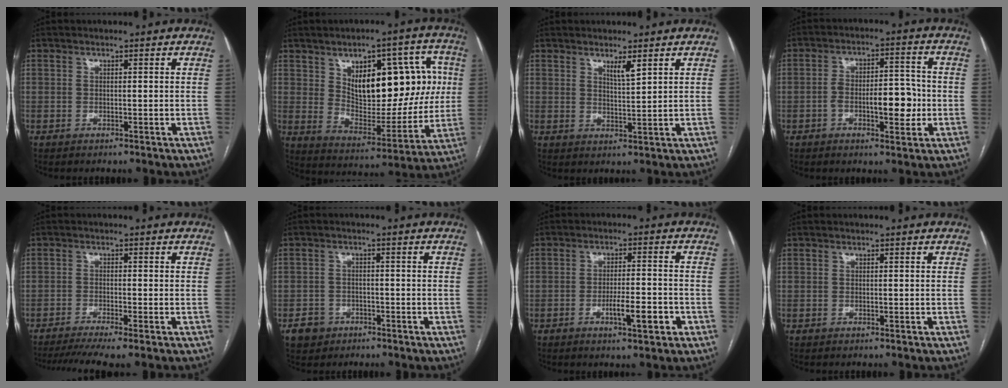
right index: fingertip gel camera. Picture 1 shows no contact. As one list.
[{"total": 17.7, "force": [4.3, 8.3, 15.1], "torque": [-0.203, 0.030, 0.078]}, {"total": 2.7, "force": [1.9, 0.1, 2.0], "torque": [-0.039, -0.009, 0.036]}, {"total": 8.2, "force": [-1.9, 3.0, 7.4], "torque": [-0.116, 0.020, -0.026]}, {"total": 6.8, "force": [-5.3, -0.1, 4.3], "torque": [-0.069, -0.010, -0.086]}, {"total": 3.8, "force": [-2.0, 3.2, 0.4], "torque": [-0.005, 0.011, -0.028]}, {"total": 6.0, "force": [-2.5, 1.0, 5.4], "torque": [-0.087, -0.002, -0.037]}, {"total": 0.0}]